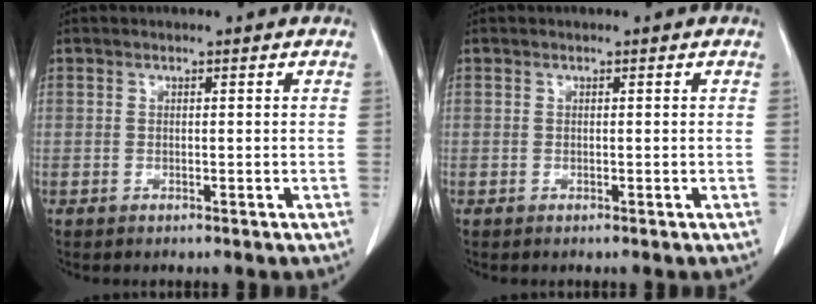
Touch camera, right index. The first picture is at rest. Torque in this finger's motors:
{"motor_torque": [0.00, 0.00, 0.00, 0.00]}